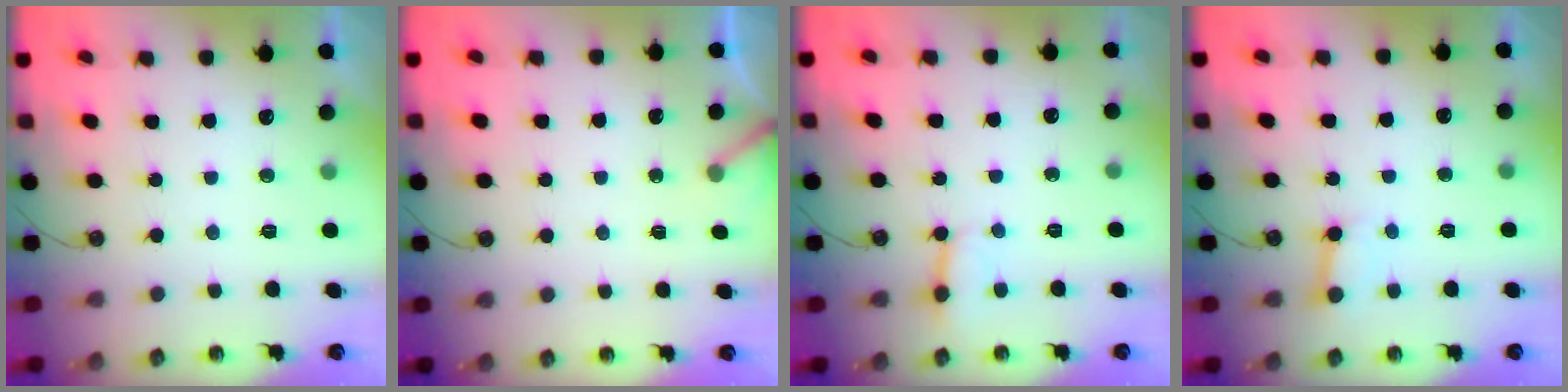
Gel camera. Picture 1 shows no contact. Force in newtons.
{"total": 2.5, "press": 2.5, "slide": 0.1}
{"total": 2.8, "press": 2.8, "slide": 0.2}
{"total": 3.0, "press": 3.0, "slide": 0.3}